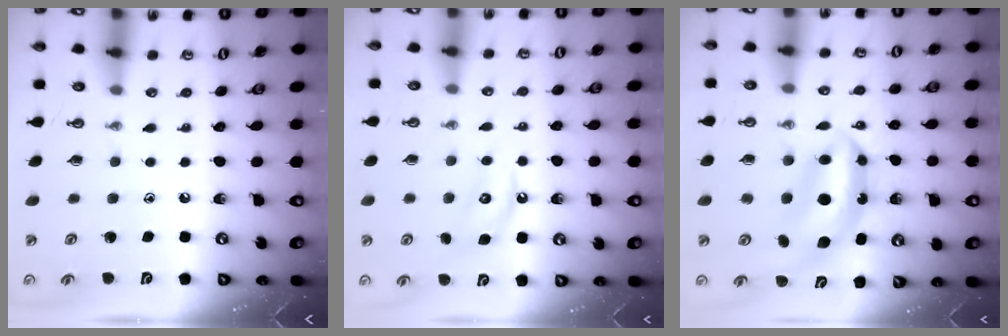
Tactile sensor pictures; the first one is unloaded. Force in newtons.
{"total": 4.2, "press": 4.1, "slide": 0.7}
{"total": 8.3, "press": 8.3, "slide": 0.7}